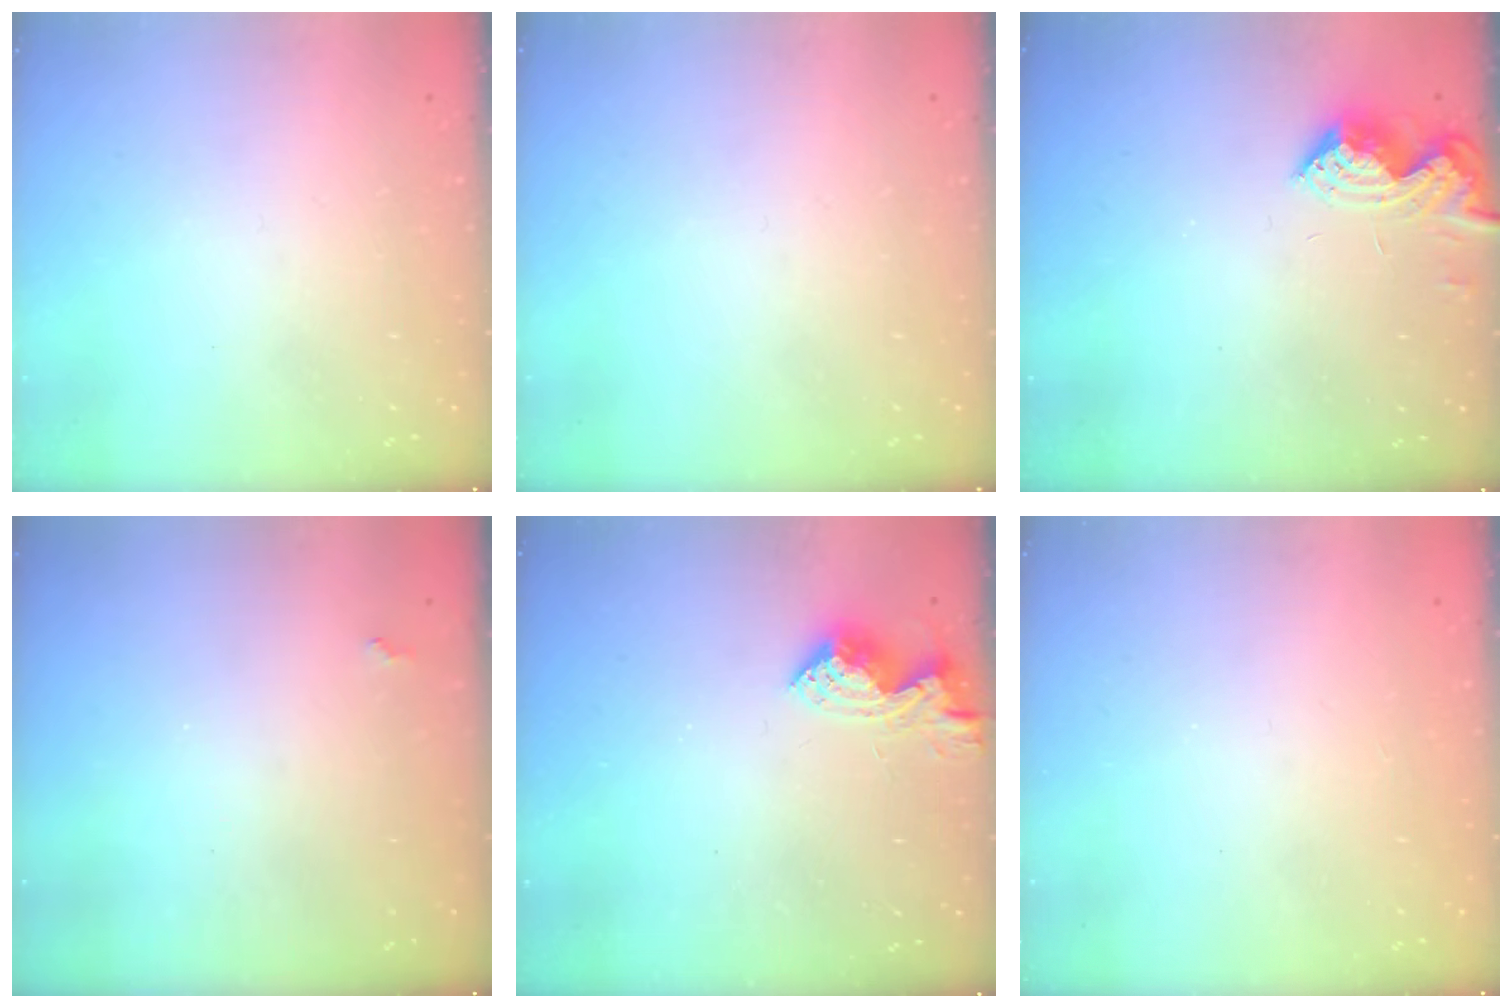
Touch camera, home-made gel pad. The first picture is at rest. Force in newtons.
{"total": 0.0}
{"total": 8.1, "press": 8.1, "slide": 0.5}
{"total": 2.0, "press": 2.0, "slide": 0.5}
{"total": 13.7, "press": 13.6, "slide": 0.9}
{"total": 1.2, "press": 1.0, "slide": 0.6}